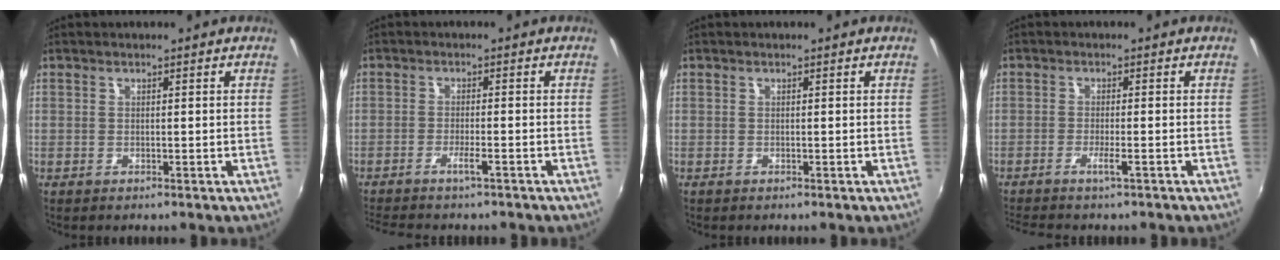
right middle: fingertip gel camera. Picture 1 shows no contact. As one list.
[{"total": 5.0, "force": [-4.2, 0.1, 2.7], "torque": [-0.065, -0.006, -0.074]}, {"total": 0.0}, {"total": 3.9, "force": [-3.1, -0.1, 2.4], "torque": [-0.058, -0.003, -0.058]}]